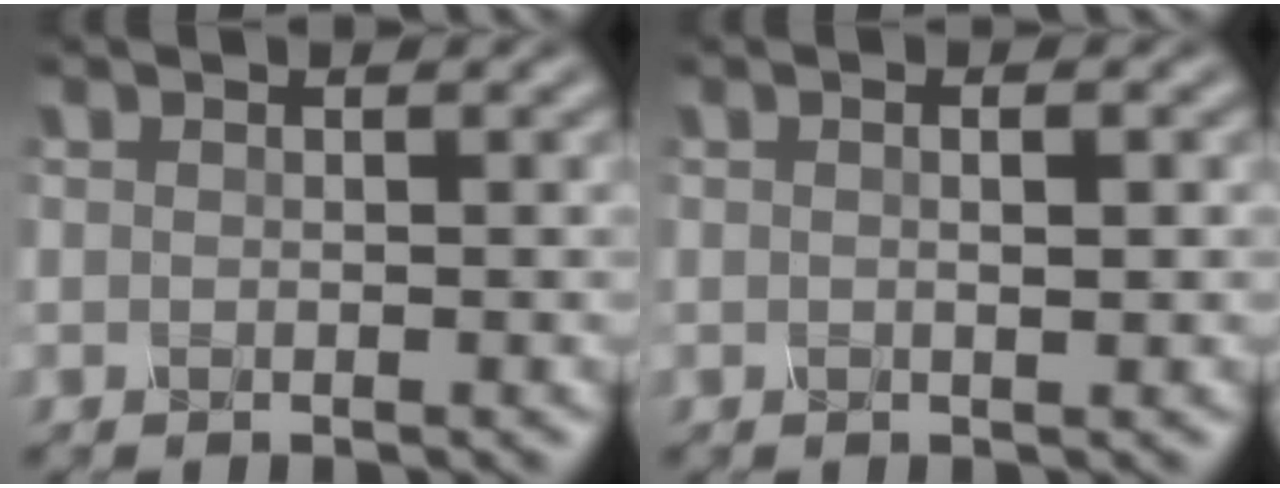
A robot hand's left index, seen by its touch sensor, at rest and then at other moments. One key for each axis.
{"total": 1.3, "fx": 0.2, "fy": 0.2, "fz": 1.2, "tx": -0.017, "ty": -0.004, "tz": 0.003}